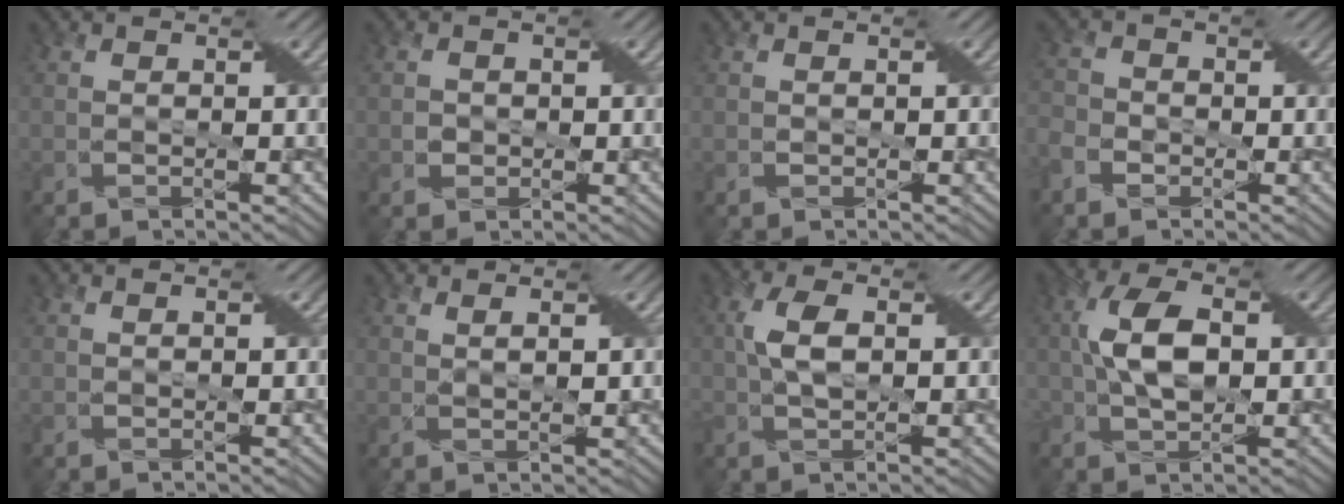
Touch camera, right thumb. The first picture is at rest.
{"total": 1.4, "force": [-0.3, 1.4, 0.0], "torque": [-0.002, -0.006, -0.004]}
{"total": 0.0}
{"total": 3.3, "force": [-1.9, 2.6, 1.0], "torque": [-0.028, -0.004, -0.043]}
{"total": 0.0}
{"total": 1.5, "force": [1.0, 0.3, 1.1], "torque": [-0.014, -0.008, 0.021]}
{"total": 4.0, "force": [0.4, 2.0, 3.4], "torque": [-0.081, 0.006, 0.011]}
{"total": 6.6, "force": [0.3, 3.6, 5.5], "torque": [-0.121, 0.006, 0.006]}